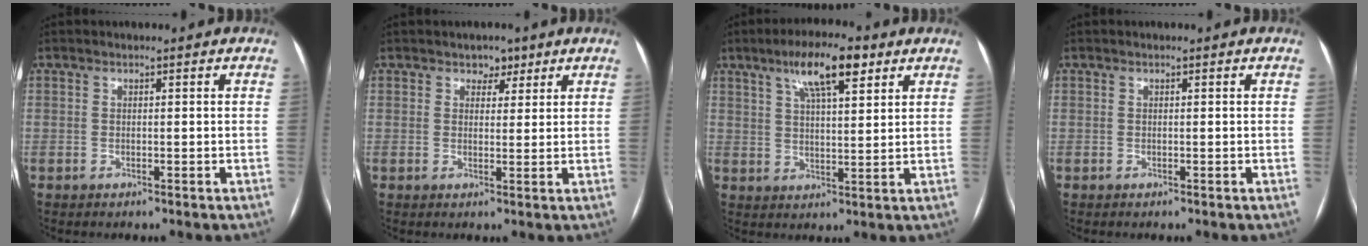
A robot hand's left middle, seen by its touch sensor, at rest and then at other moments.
{"total": 4.6, "force": [2.8, 3.2, 1.8], "torque": [-0.014, 0.008, 0.039]}
{"total": 9.4, "force": [5.4, 2.2, 7.4], "torque": [-0.133, 0.016, 0.090]}
{"total": 0.0}